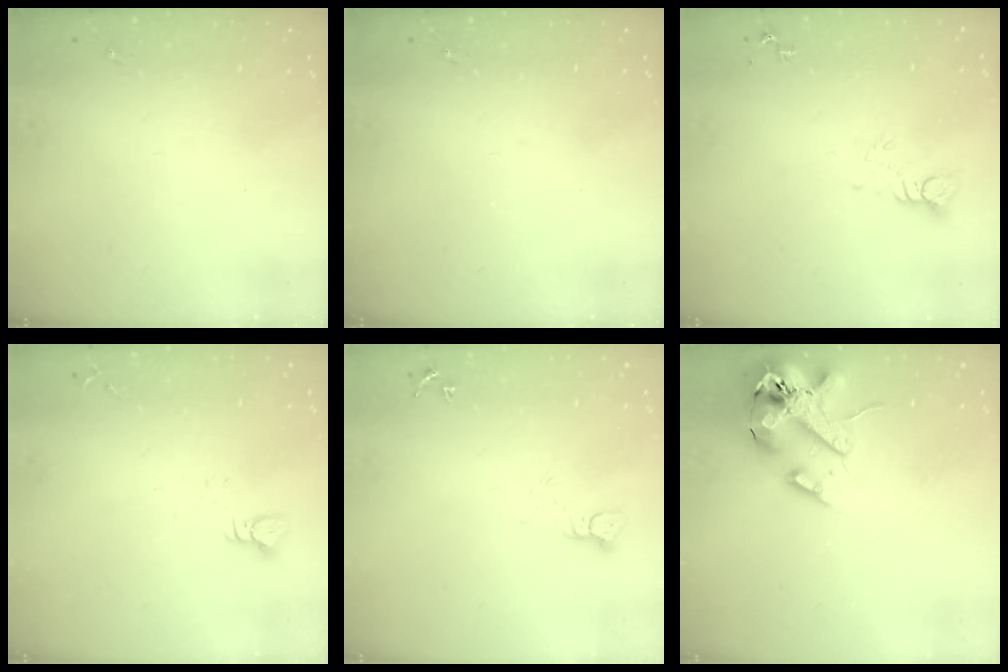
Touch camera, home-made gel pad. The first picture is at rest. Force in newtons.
{"total": 0.0}
{"total": 4.4, "press": 4.4, "slide": 0.4}
{"total": 2.9, "press": 2.9, "slide": 0.2}
{"total": 3.1, "press": 3.1, "slide": 0.1}
{"total": 16.5, "press": 16.3, "slide": 2.8}